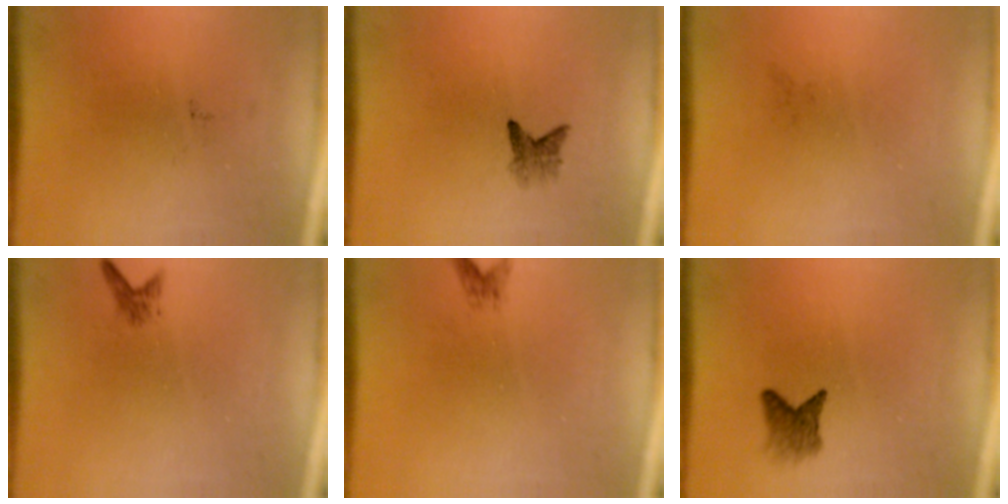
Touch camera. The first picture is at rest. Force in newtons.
{"total": 1.8}
{"total": 0.0}
{"total": 1.1}
{"total": 1.1}
{"total": 2.4}